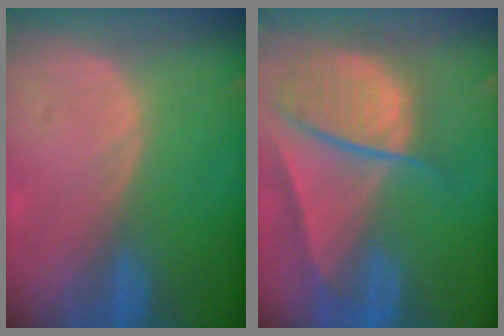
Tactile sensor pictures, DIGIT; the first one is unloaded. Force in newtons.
{"total": 10.0, "press": 8.4, "slide": 5.5}